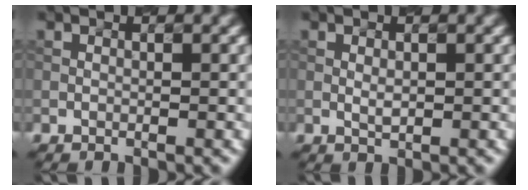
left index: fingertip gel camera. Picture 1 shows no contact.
{"total": 0.9, "force": [0.1, 0.4, 0.8], "torque": [-0.016, 0.000, 0.003]}